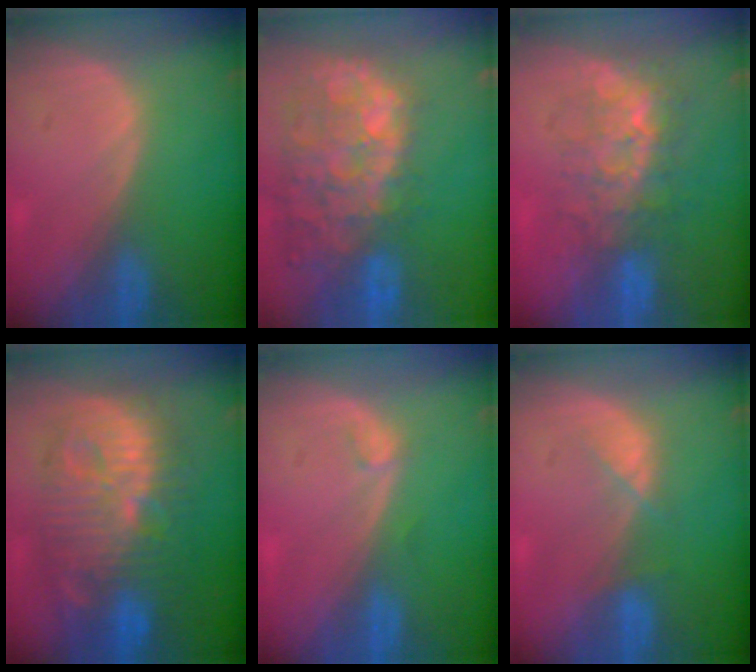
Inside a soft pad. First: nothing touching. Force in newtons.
{"total": 14.4, "press": 11.7, "slide": 8.4}
{"total": 8.0, "press": 7.5, "slide": 2.8}
{"total": 13.3, "press": 13.2, "slide": 1.3}
{"total": 0.8, "press": 0.7, "slide": 0.1}
{"total": 2.4, "press": 2.3, "slide": 0.5}